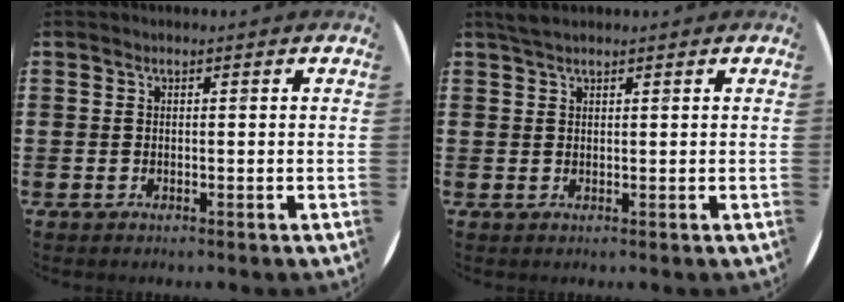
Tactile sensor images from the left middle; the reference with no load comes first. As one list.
[{"total": 1.6, "force": [1.4, 0.3, 0.7], "torque": [-0.016, 0.005, 0.026]}]